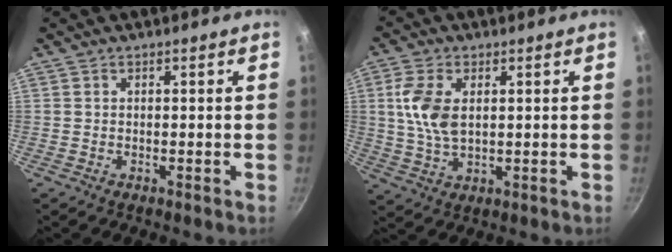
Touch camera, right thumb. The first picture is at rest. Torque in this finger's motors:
{"motor_torque": [0.01, -0.01, 1.17, 0.14, 0.31]}